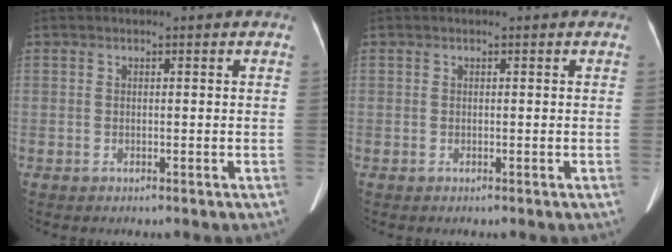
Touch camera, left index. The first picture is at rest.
{"total": 0.0}